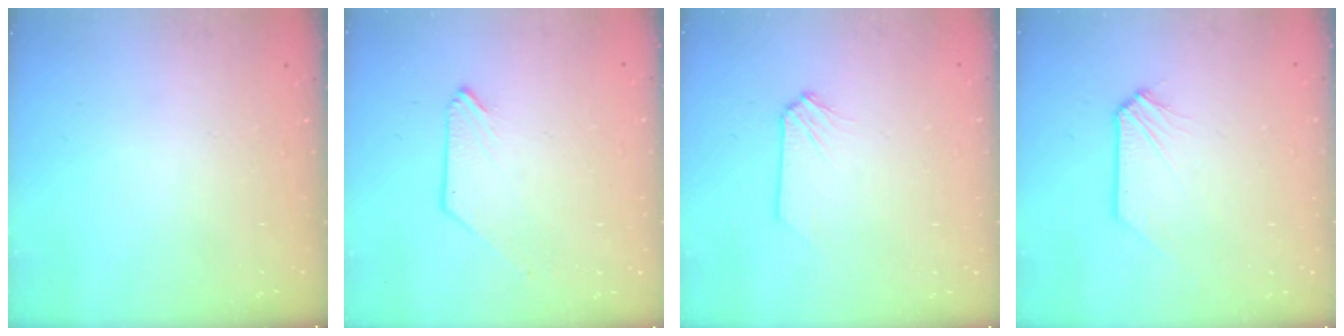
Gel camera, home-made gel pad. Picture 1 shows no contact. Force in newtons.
{"total": 0.0}
{"total": 0.0}
{"total": 0.0}